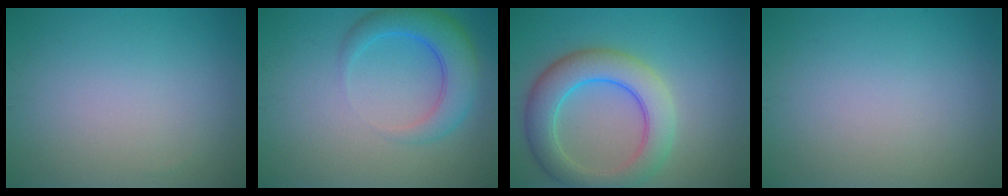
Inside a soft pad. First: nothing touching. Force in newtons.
{"total": 5.0, "press": 5.0, "slide": 0.4}
{"total": 6.7, "press": 6.7, "slide": 0.4}
{"total": 0.0}